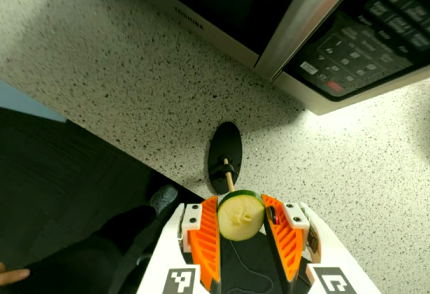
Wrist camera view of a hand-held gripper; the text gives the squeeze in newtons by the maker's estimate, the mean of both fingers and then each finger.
{"total": 9.4, "left": 9.9, "right": 8.8}